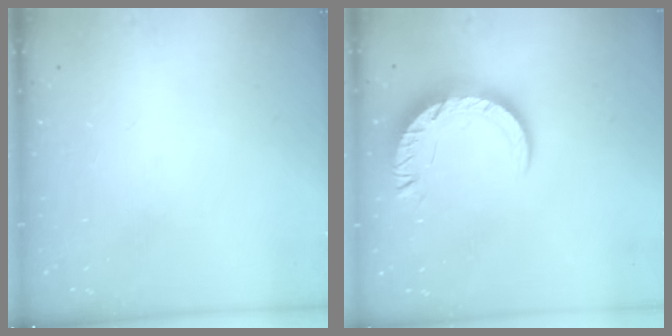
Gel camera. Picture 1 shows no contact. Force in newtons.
{"total": 10.7, "press": 10.6, "slide": 1.1}